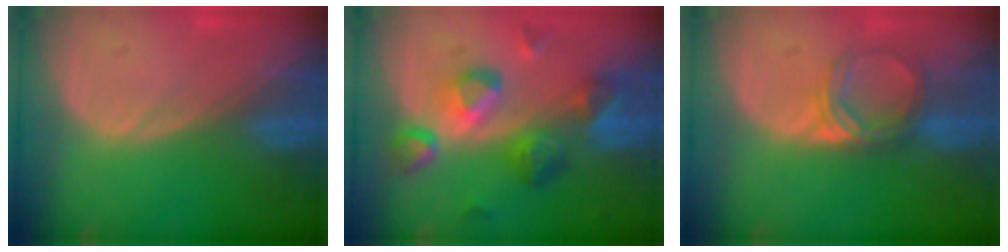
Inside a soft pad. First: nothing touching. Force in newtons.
{"total": 9.4, "press": 8.1, "slide": 4.7}
{"total": 5.0, "press": 4.6, "slide": 2.1}